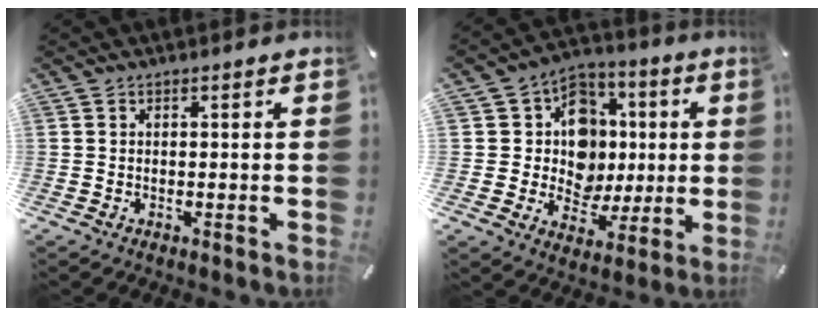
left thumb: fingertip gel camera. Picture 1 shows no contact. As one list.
[{"total": 13.3, "force": [0.5, 12.3, 5.2], "torque": [-0.070, -0.005, 0.020]}]